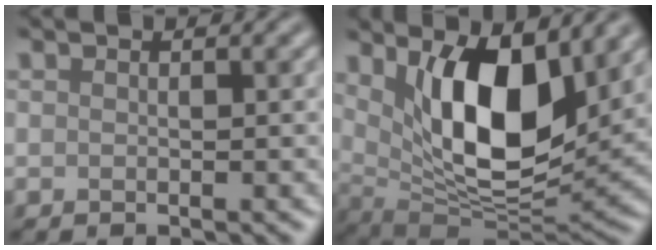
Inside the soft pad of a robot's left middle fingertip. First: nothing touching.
{"total": 10.5, "force": [3.6, 4.5, 8.7], "torque": [-0.141, -0.024, 0.065]}